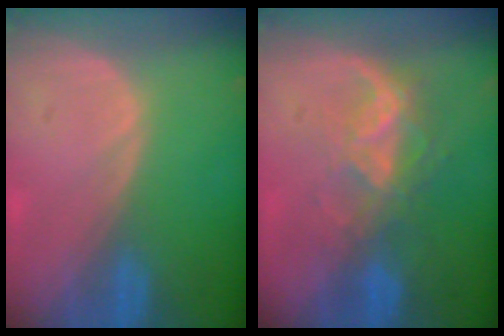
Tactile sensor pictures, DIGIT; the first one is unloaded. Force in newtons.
{"total": 6.7, "press": 6.0, "slide": 2.9}